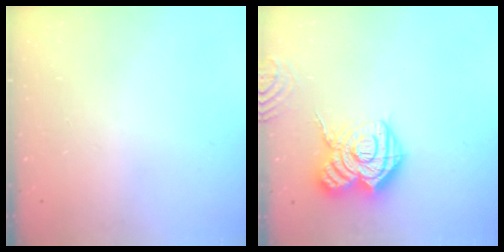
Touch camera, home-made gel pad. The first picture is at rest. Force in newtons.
{"total": 17.2, "press": 17.2, "slide": 1.5}